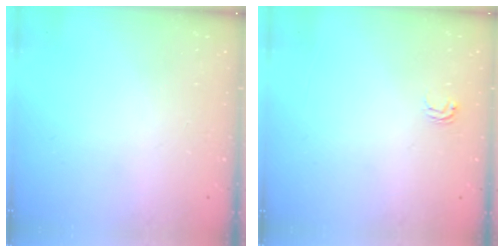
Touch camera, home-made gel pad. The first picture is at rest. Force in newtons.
{"total": 2.1, "press": 2.1, "slide": 0.2}